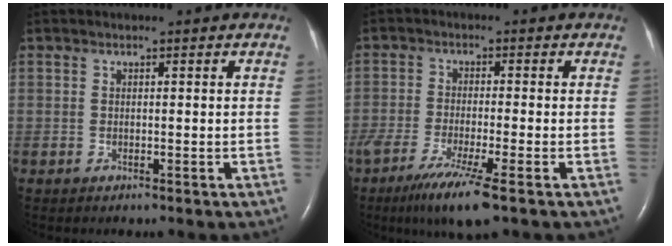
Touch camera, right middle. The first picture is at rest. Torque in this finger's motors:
{"motor_torque": [1.16, -0.98, 0.24, 0.16]}